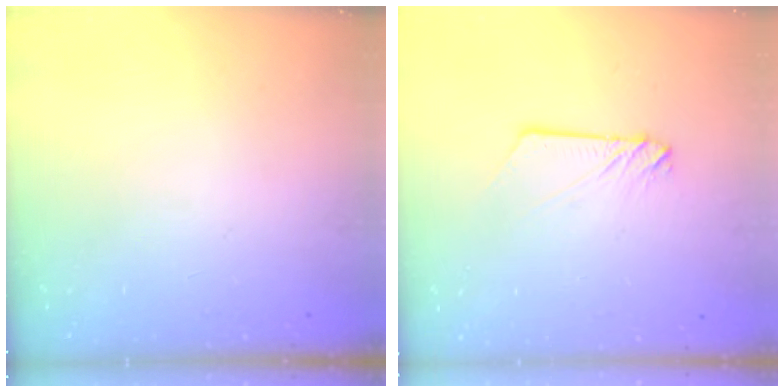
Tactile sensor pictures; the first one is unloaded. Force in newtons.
{"total": 3.2, "press": 3.2, "slide": 0.4}